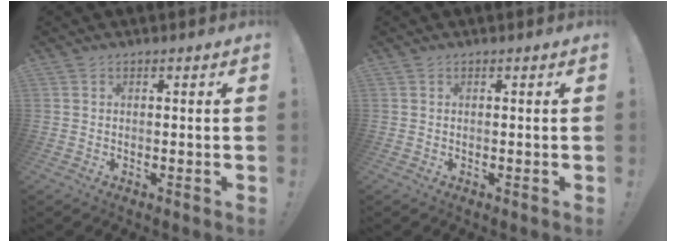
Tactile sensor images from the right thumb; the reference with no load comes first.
{"total": 0.0}